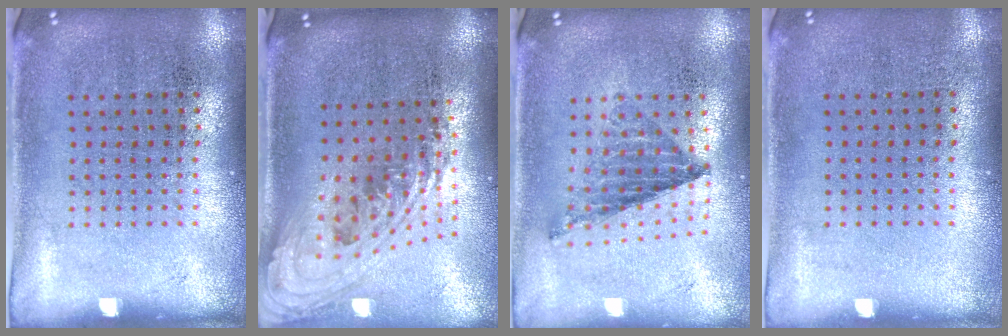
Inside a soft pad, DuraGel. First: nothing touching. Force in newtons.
{"total": 2.4, "press": 1.7, "slide": 1.7}
{"total": 0.8, "press": 0.8, "slide": 0.1}
{"total": 0.0}